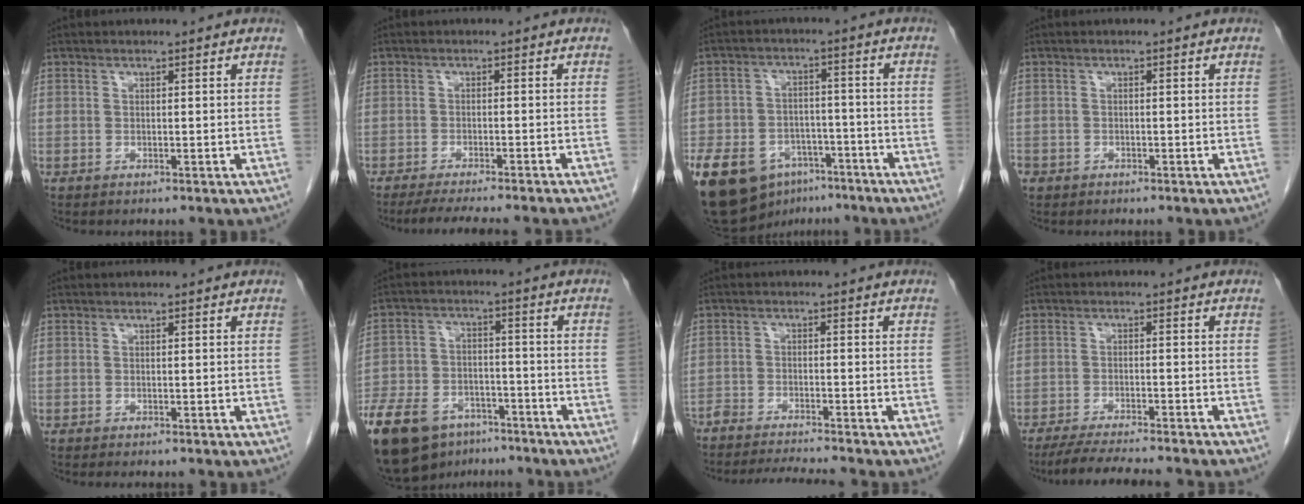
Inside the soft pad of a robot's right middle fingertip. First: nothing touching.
{"total": 11.1, "force": [-9.8, -0.2, 5.2], "torque": [-0.054, -0.019, -0.134]}
{"total": 21.6, "force": [-12.1, 13.9, 11.2], "torque": [-0.297, -0.007, -0.188]}
{"total": 2.1, "force": [-1.3, 1.6, 0.5], "torque": [-0.014, 0.002, -0.023]}
{"total": 1.0, "force": [-0.9, 0.1, 0.4], "torque": [-0.012, -0.006, -0.011]}
{"total": 22.0, "force": [-14.7, 12.0, 11.1], "torque": [-0.291, -0.024, -0.237]}
{"total": 8.0, "force": [-7.6, -0.5, 2.5], "torque": [-0.027, -0.011, -0.124]}
{"total": 10.0, "force": [-8.8, 0.2, 4.6], "torque": [-0.064, -0.019, -0.137]}